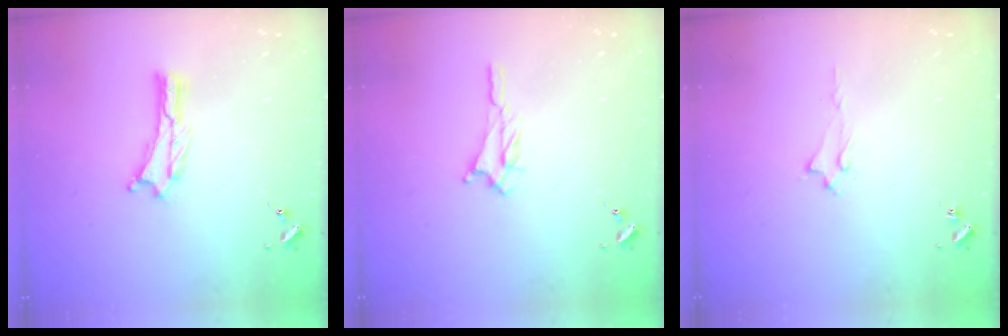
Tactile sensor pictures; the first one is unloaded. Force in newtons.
{"total": 1.7, "press": 1.6, "slide": 0.3}
{"total": 1.6, "press": 1.6, "slide": 0.2}